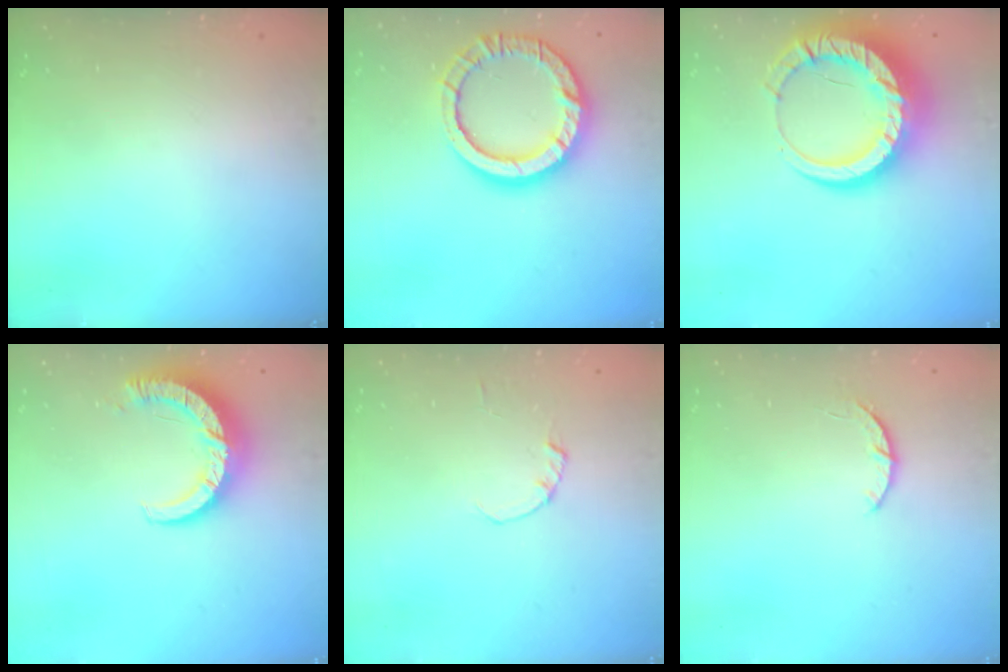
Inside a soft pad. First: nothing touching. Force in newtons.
{"total": 14.5, "press": 14.5, "slide": 1.1}
{"total": 18.9, "press": 18.8, "slide": 1.9}
{"total": 9.0, "press": 9.0, "slide": 0.9}
{"total": 0.0}
{"total": 2.9, "press": 2.8, "slide": 0.5}